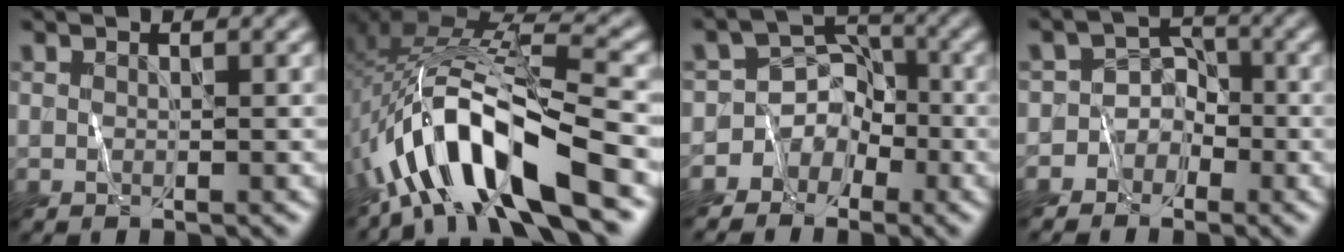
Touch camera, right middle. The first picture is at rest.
{"total": 11.6, "force": [-5.2, 3.2, 9.9], "torque": [-0.196, 0.014, -0.091]}
{"total": 5.1, "force": [-3.3, 3.9, 0.2], "torque": [0.038, 0.015, -0.073]}
{"total": 2.8, "force": [-2.0, 2.0, -0.2], "torque": [0.038, 0.015, -0.049]}